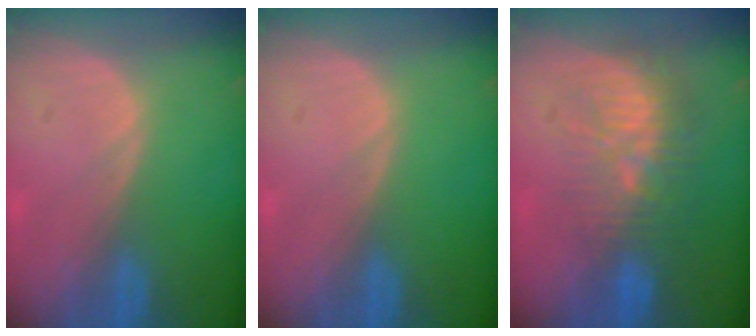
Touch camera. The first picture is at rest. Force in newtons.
{"total": 0.0}
{"total": 9.8, "press": 8.9, "slide": 4.0}